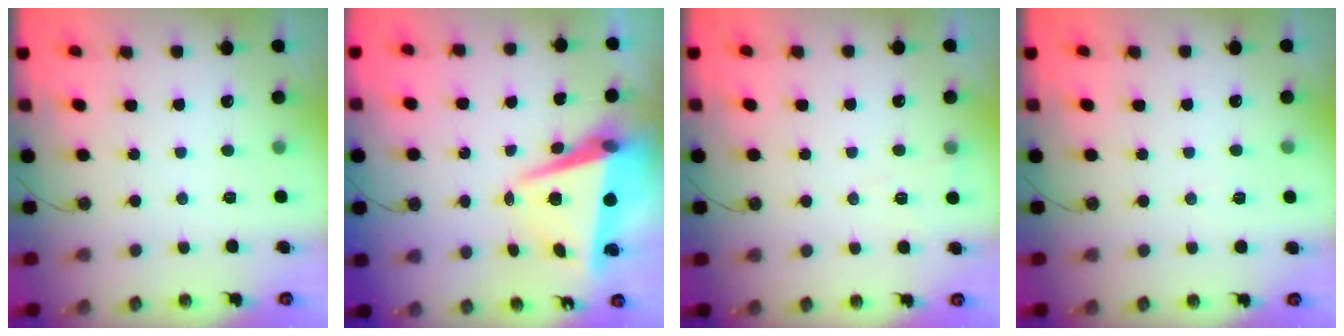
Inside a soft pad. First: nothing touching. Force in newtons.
{"total": 9.2, "press": 9.0, "slide": 1.8}
{"total": 5.3, "press": 3.6, "slide": 4.0}
{"total": 3.8, "press": 3.0, "slide": 2.3}